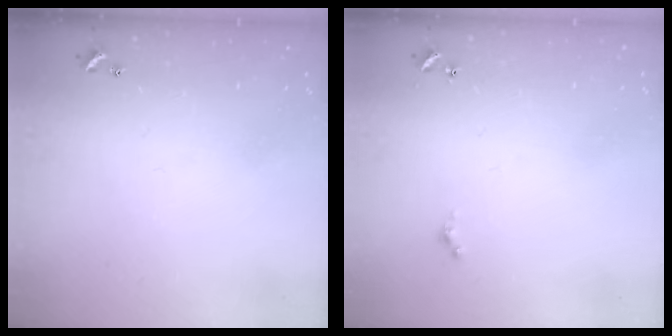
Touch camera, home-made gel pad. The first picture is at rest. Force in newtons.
{"total": 0.0}